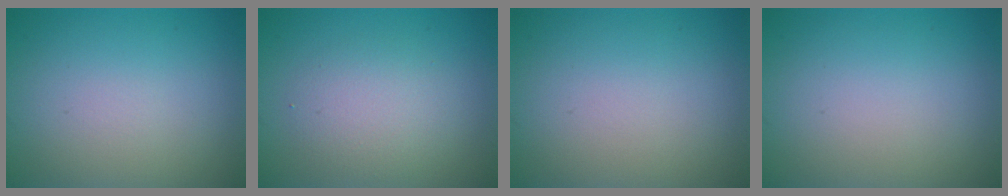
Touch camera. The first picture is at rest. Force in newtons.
{"total": 3.0, "press": 3.0, "slide": 0.2}
{"total": 0.0}
{"total": 0.0}